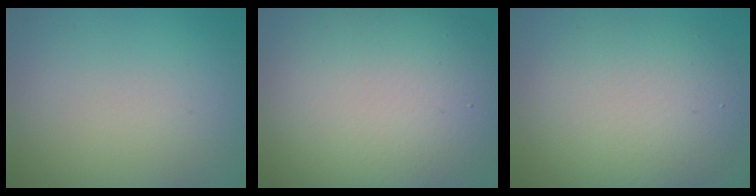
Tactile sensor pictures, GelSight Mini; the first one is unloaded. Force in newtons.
{"total": 12.9, "press": 12.9, "slide": 0.8}
{"total": 6.5, "press": 6.5, "slide": 0.3}